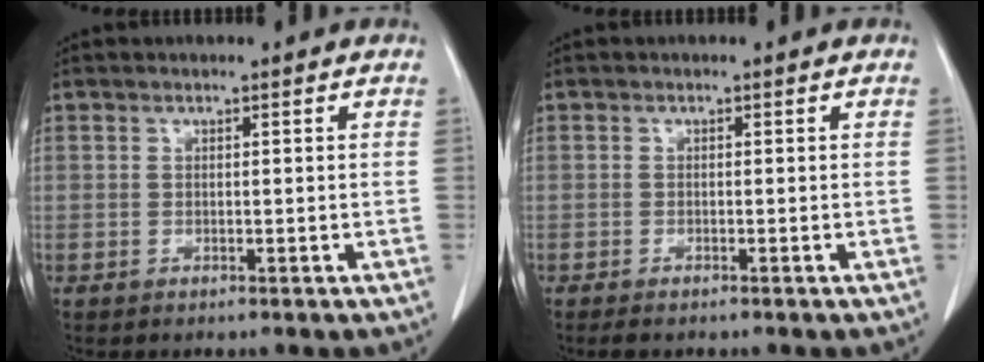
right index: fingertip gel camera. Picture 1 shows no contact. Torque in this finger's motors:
{"motor_torque": [0.20, -0.14, 0.06, 0.02]}